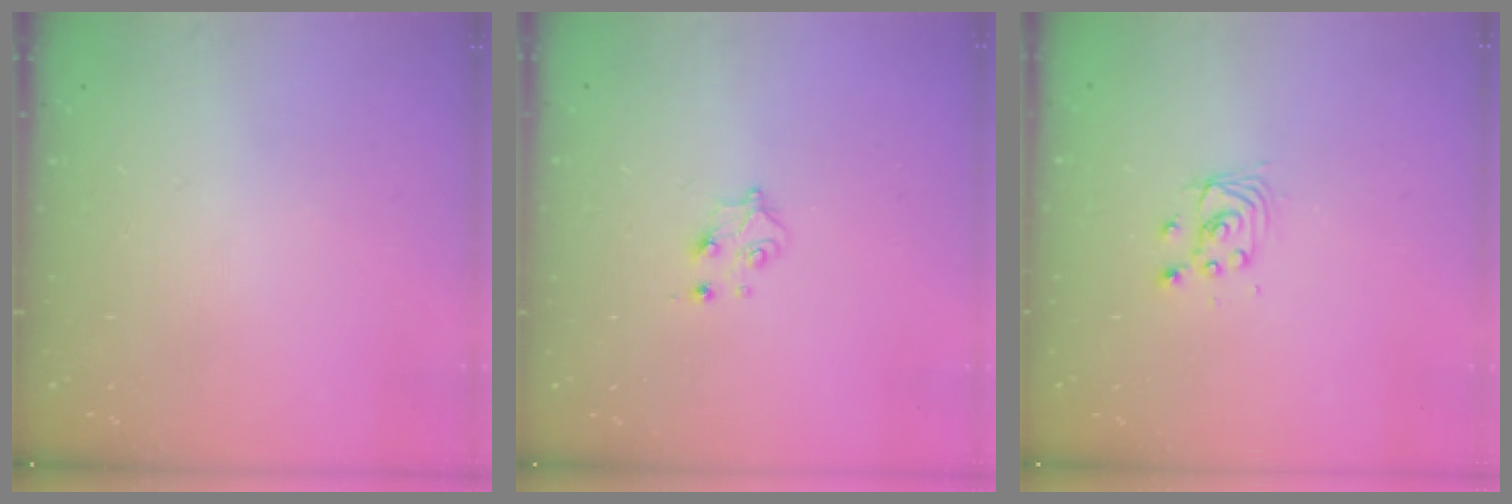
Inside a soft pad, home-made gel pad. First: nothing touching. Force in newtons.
{"total": 4.4, "press": 4.4, "slide": 0.5}
{"total": 3.3, "press": 3.3, "slide": 0.3}